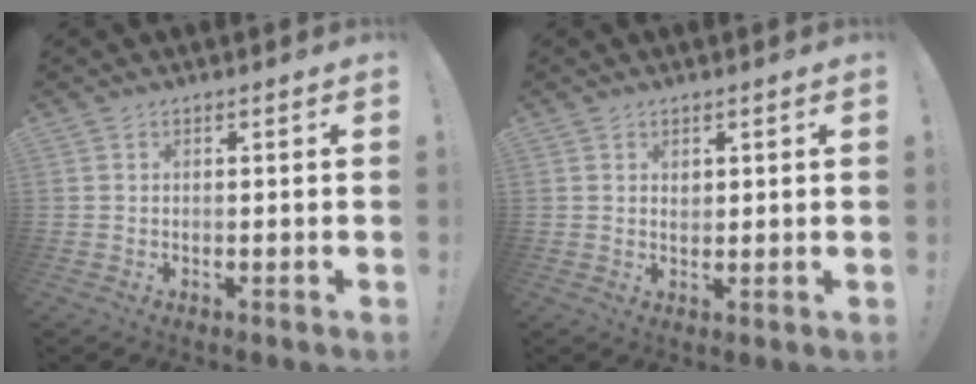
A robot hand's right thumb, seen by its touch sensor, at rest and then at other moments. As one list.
[{"total": 1.7, "force": [1.0, 1.2, 0.5], "torque": [0.004, -0.005, 0.016]}]